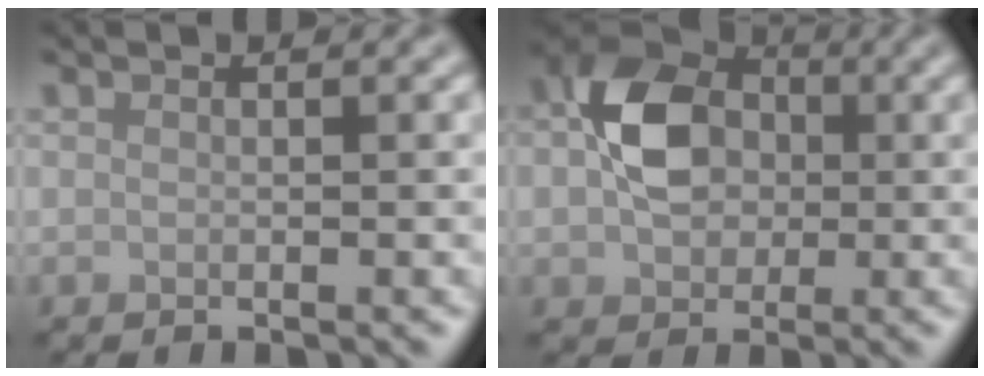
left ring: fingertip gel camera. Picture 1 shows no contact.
{"total": 6.7, "force": [0.3, 5.1, 4.4], "torque": [-0.082, 0.013, -0.005]}